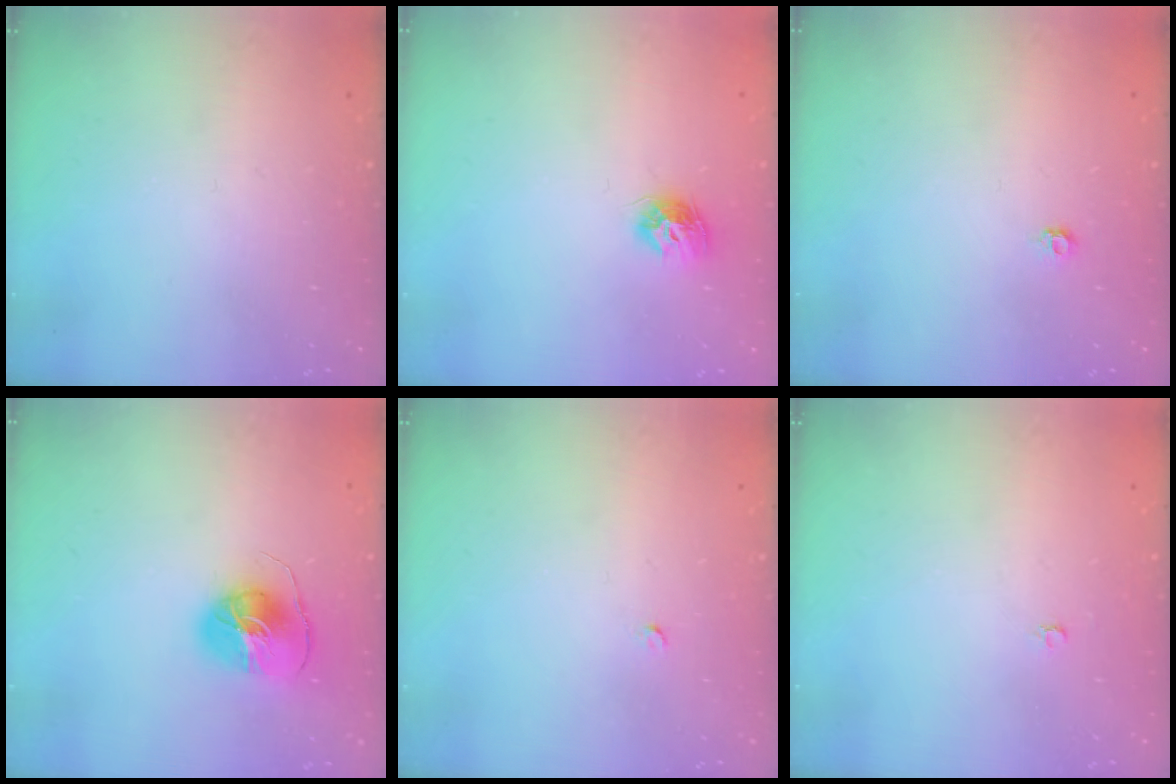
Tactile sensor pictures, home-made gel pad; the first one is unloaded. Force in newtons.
{"total": 8.3, "press": 8.3, "slide": 0.2}
{"total": 3.5, "press": 3.5, "slide": 0.4}
{"total": 9.1, "press": 9.1, "slide": 0.5}
{"total": 2.0, "press": 2.0, "slide": 0.3}
{"total": 2.0, "press": 2.0, "slide": 0.4}